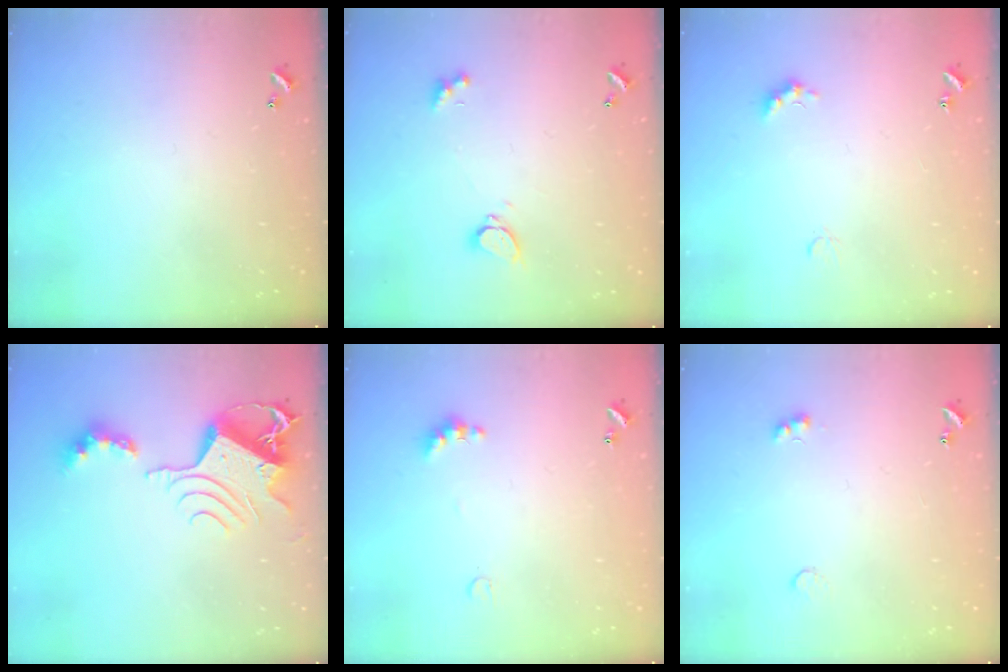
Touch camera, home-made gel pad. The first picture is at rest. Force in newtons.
{"total": 2.3, "press": 2.2, "slide": 0.7}
{"total": 2.8, "press": 2.7, "slide": 0.6}
{"total": 10.9, "press": 10.9, "slide": 1.2}
{"total": 3.2, "press": 3.1, "slide": 0.8}
{"total": 3.8, "press": 3.7, "slide": 0.6}